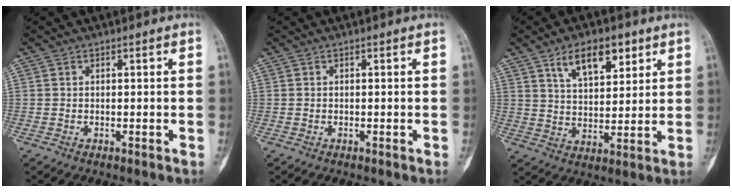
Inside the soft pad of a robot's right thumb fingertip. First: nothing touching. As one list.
[{"total": 0.0}, {"total": 10.7, "force": [6.0, 5.2, 7.1], "torque": [-0.095, -0.028, 0.106]}]